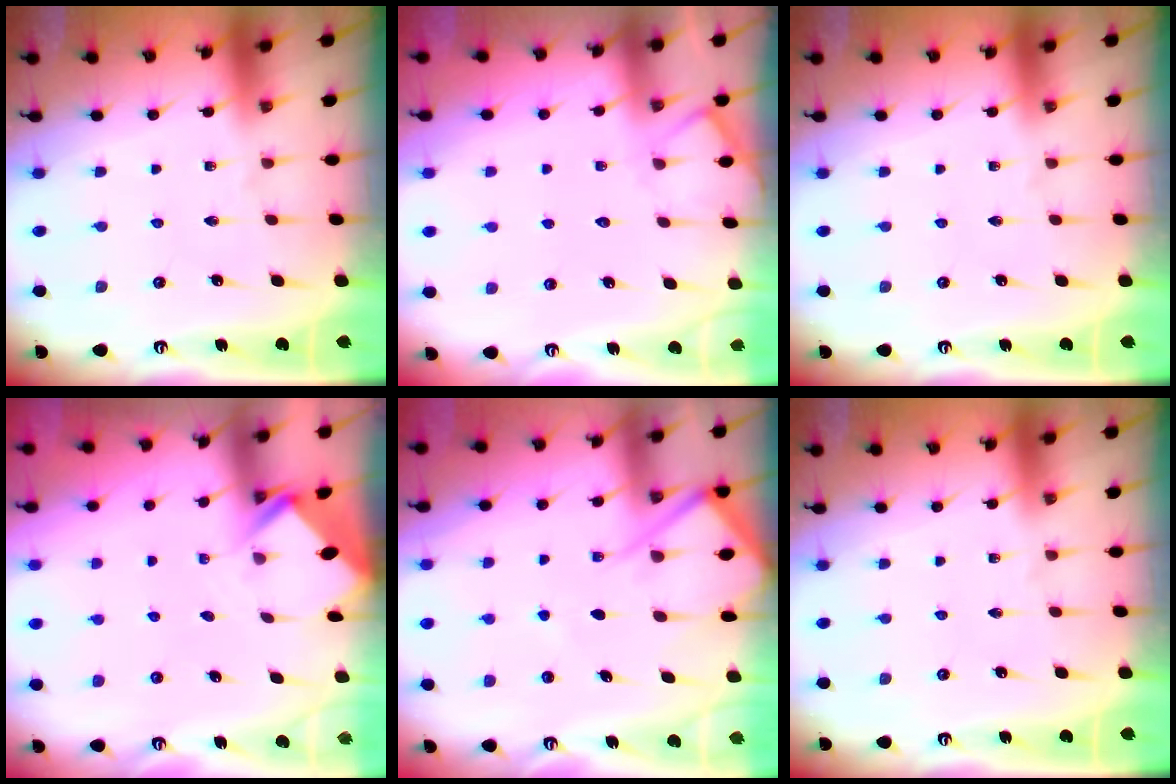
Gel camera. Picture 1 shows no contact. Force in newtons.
{"total": 4.7, "press": 4.7, "slide": 0.6}
{"total": 0.0}
{"total": 2.7, "press": 2.7, "slide": 0.2}
{"total": 7.7, "press": 7.6, "slide": 0.9}
{"total": 0.0}